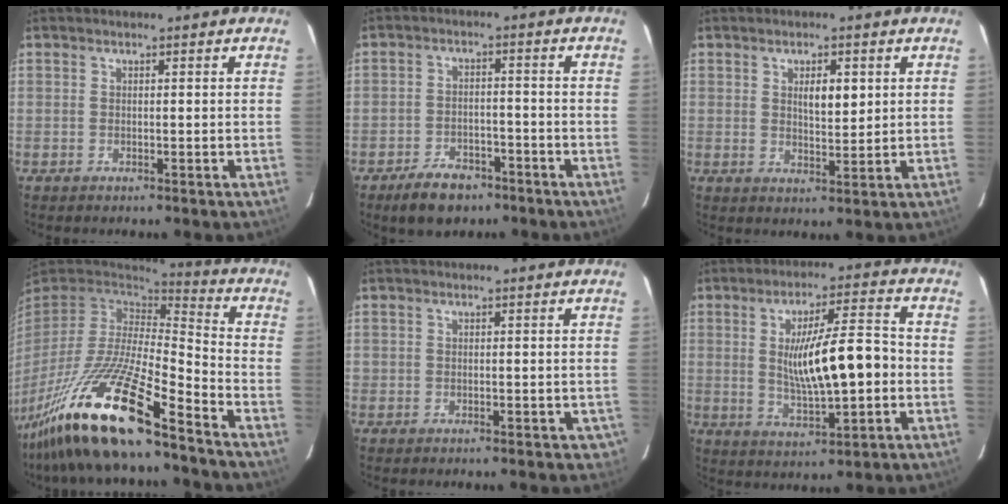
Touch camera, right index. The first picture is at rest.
{"total": 8.1, "force": [-5.8, 3.9, 4.2], "torque": [-0.079, 0.000, -0.095]}
{"total": 4.1, "force": [1.4, 1.4, 3.6], "torque": [-0.059, -0.001, 0.023]}
{"total": 22.1, "force": [-15.4, 2.4, 15.7], "torque": [-0.308, -0.055, -0.286]}
{"total": 2.1, "force": [-0.9, 1.6, 1.0], "torque": [0.002, 0.009, -0.004]}
{"total": 12.4, "force": [-0.5, 2.2, 12.2], "torque": [-0.213, 0.008, -0.002]}